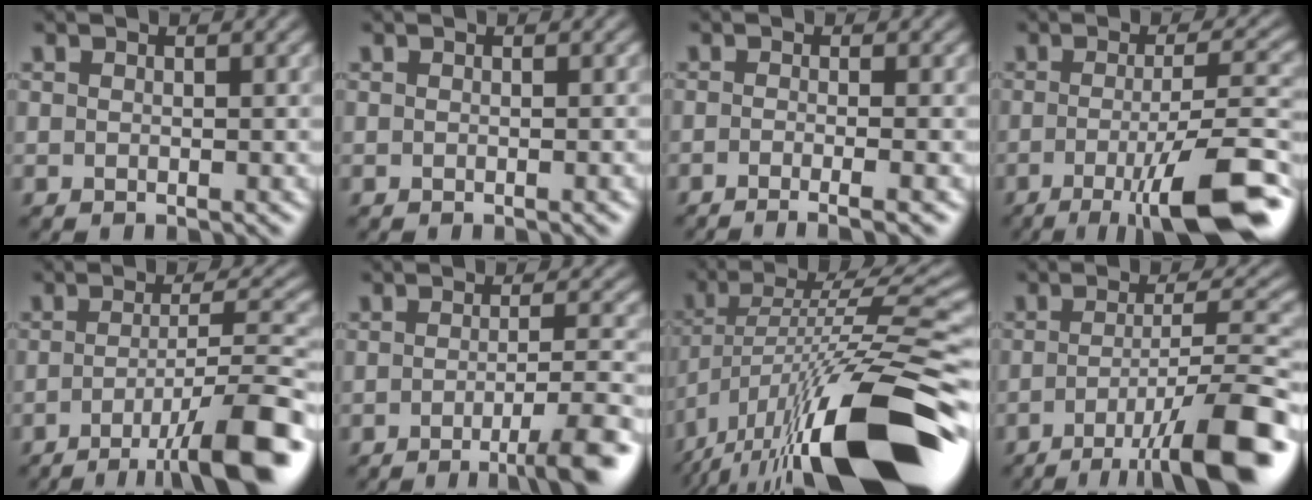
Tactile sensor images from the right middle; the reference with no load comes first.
{"total": 0.7, "force": [-0.2, 0.1, 0.7], "torque": [-0.004, 0.002, -0.004]}
{"total": 3.7, "force": [-1.6, 1.2, 3.1], "torque": [-0.022, -0.003, -0.032]}
{"total": 10.5, "force": [-4.2, 2.2, 9.4], "torque": [-0.124, -0.005, -0.070]}
{"total": 10.6, "force": [-5.4, 2.1, 8.9], "torque": [-0.117, 0.001, -0.087]}
{"total": 5.8, "force": [-2.7, 1.2, 5.0], "torque": [-0.066, -0.001, -0.043]}
{"total": 16.1, "force": [-8.1, 4.3, 13.2], "torque": [-0.225, 0.016, -0.142]}
{"total": 11.8, "force": [-5.9, 2.6, 9.9], "torque": [-0.137, -0.002, -0.095]}